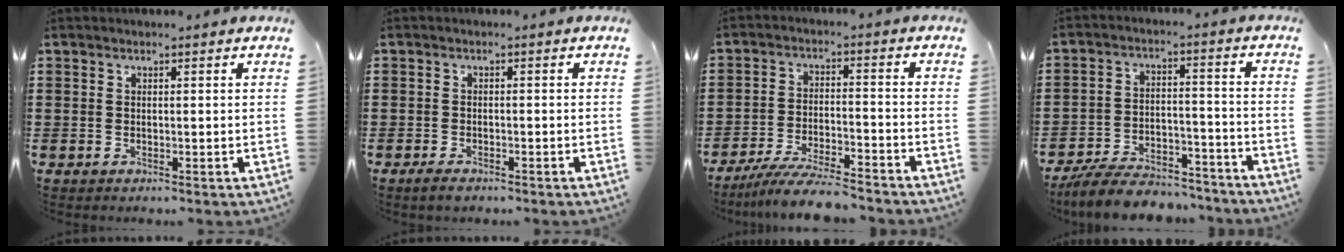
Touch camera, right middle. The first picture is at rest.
{"total": 1.1, "force": [-0.8, 0.4, 0.7], "torque": [-0.016, -0.005, -0.015]}
{"total": 7.4, "force": [-6.7, 0.3, 3.1], "torque": [-0.061, -0.005, -0.127]}
{"total": 8.4, "force": [-7.9, 1.6, 2.3], "torque": [-0.036, 0.024, -0.148]}